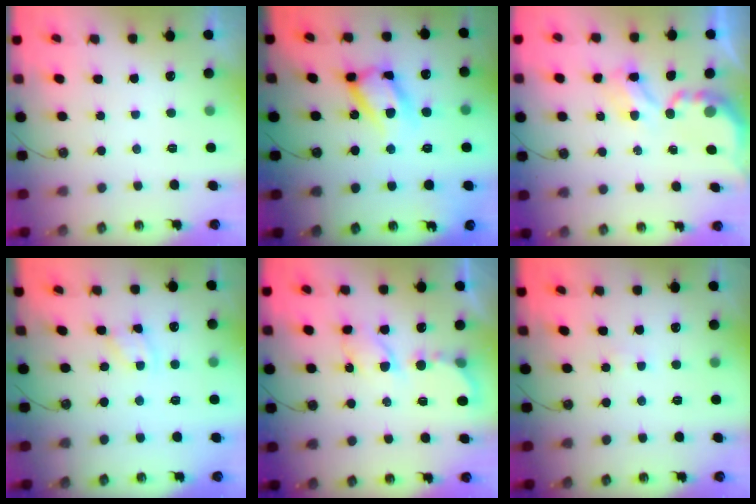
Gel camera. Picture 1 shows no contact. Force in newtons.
{"total": 17.2, "press": 17.2, "slide": 1.7}
{"total": 3.7, "press": 3.7, "slide": 0.2}
{"total": 1.8, "press": 1.8, "slide": 0.3}
{"total": 5.8, "press": 5.8, "slide": 0.6}
{"total": 1.9, "press": 1.9, "slide": 0.2}